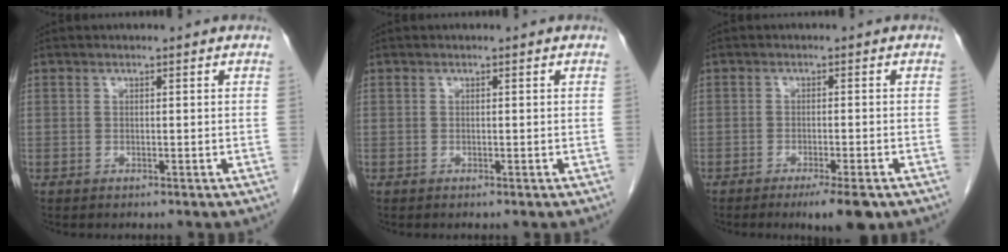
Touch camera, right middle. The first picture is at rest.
{"total": 0.0}
{"total": 5.4, "force": [-3.6, 0.6, 4.0], "torque": [-0.053, -0.012, -0.051]}